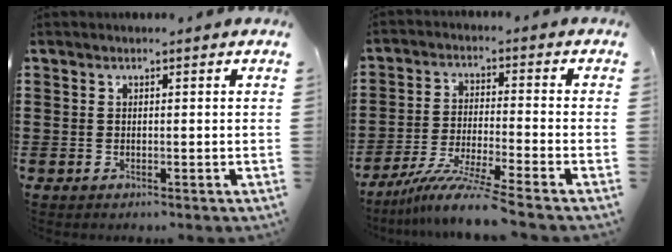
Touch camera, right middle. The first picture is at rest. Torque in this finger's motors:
{"motor_torque": [1.58, -0.56, 0.43, 0.18]}